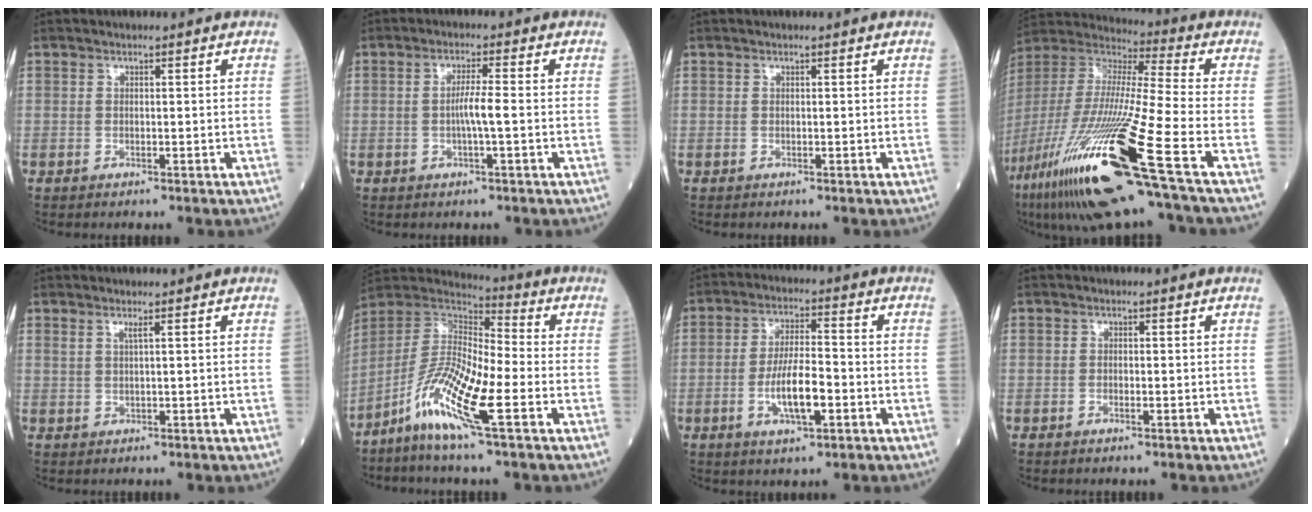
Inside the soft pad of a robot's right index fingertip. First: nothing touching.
{"total": 3.4, "force": [-0.5, -0.2, 3.3], "torque": [-0.061, 0.000, -0.010]}
{"total": 0.0}
{"total": 29.6, "force": [-15.3, 1.2, 25.3], "torque": [-0.541, -0.072, -0.289]}
{"total": 1.0, "force": [0.6, -0.2, 0.7], "torque": [-0.018, -0.001, 0.015]}
{"total": 12.7, "force": [-5.5, 1.1, 11.4], "torque": [-0.229, -0.009, -0.115]}
{"total": 8.1, "force": [-2.5, 2.0, 7.5], "torque": [-0.145, 0.002, -0.044]}
{"total": 0.6, "force": [-0.3, 0.1, 0.5], "torque": [-0.011, 0.000, -0.004]}